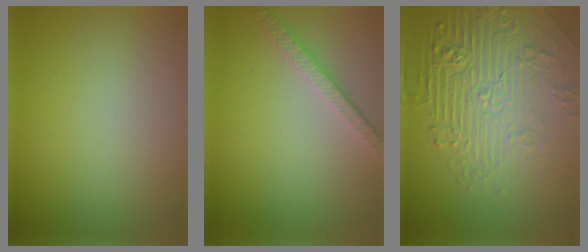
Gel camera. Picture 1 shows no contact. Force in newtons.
{"total": 2.5, "press": 2.1, "slide": 1.4}
{"total": 9.0, "press": 6.1, "slide": 6.5}